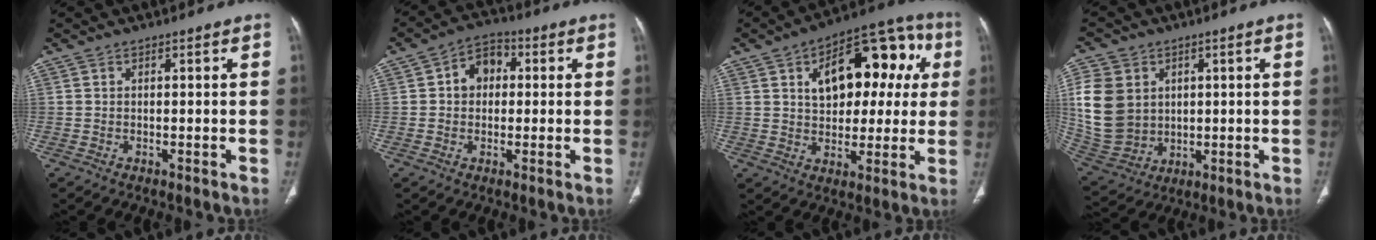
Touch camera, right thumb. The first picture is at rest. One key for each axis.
{"total": 6.7, "fx": 0.9, "fy": 5.2, "fz": 4.1, "tx": -0.039, "ty": 0.015, "tz": 0.004}
{"total": 19.1, "fx": 4.9, "fy": 11.0, "fz": 14.8, "tx": -0.148, "ty": 0.029, "tz": 0.068}
{"total": 14.3, "fx": 2.8, "fy": 11.7, "fz": 7.8, "tx": -0.153, "ty": -0.007, "tz": 0.074}